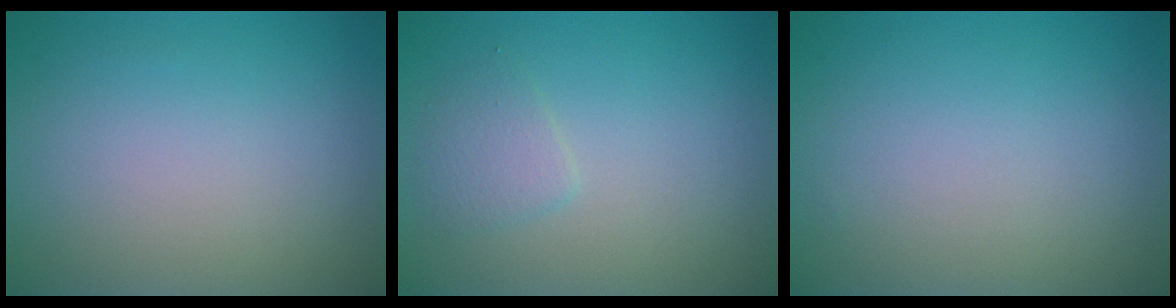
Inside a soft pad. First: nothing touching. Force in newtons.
{"total": 1.6, "press": 1.6, "slide": 0.1}
{"total": 0.0}